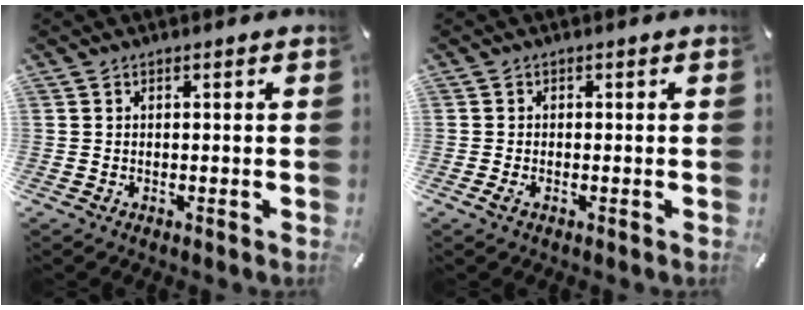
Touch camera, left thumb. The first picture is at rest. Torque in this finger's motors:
{"motor_torque": [-0.11, -0.09, -0.03, -0.04, 0.03]}